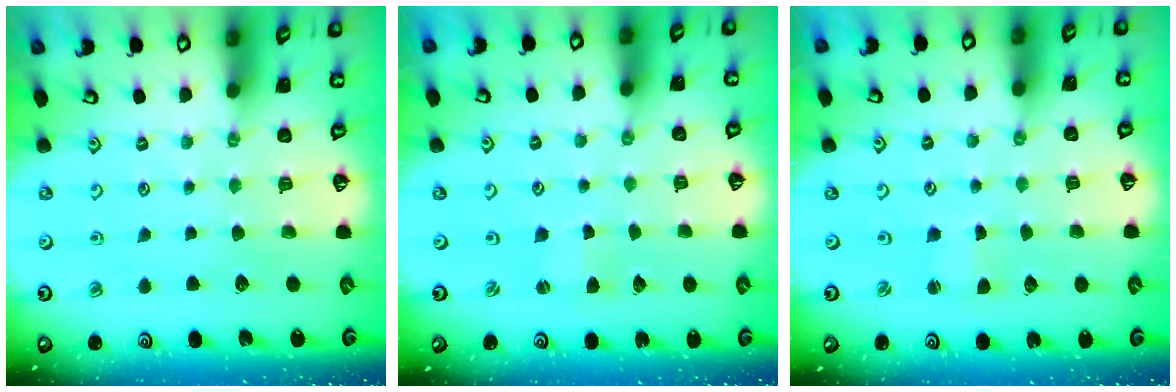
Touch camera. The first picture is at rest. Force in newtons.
{"total": 2.4, "press": 2.4, "slide": 0.5}
{"total": 1.7, "press": 1.7, "slide": 0.2}